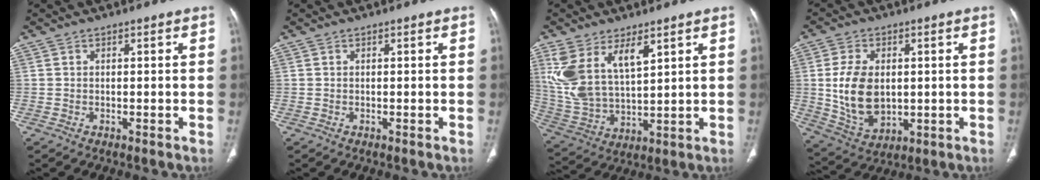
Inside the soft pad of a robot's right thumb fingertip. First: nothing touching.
{"total": 0.0}
{"total": 13.4, "force": [6.6, 6.3, 9.8], "torque": [-0.196, -0.024, 0.148]}
{"total": 12.4, "force": [0.7, 8.0, 9.4], "torque": [-0.163, -0.011, 0.029]}